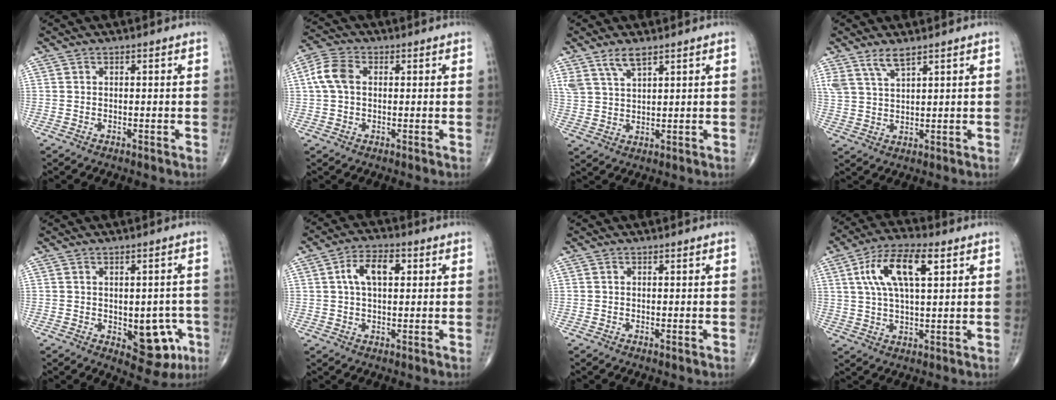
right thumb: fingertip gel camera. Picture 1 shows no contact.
{"total": 6.1, "force": [0.9, 4.2, 4.4], "torque": [-0.097, 0.017, 0.012]}
{"total": 4.8, "force": [3.4, 1.6, 2.9], "torque": [-0.057, -0.014, 0.073]}
{"total": 4.3, "force": [3.2, 1.1, 2.6], "torque": [-0.053, -0.014, 0.069]}
{"total": 9.3, "force": [-2.6, 5.2, 7.3], "torque": [-0.047, 0.006, -0.022]}
{"total": 7.3, "force": [1.8, 3.9, 5.9], "torque": [-0.103, 0.013, 0.029]}
{"total": 0.0}
{"total": 12.3, "force": [4.1, 4.8, 10.5], "torque": [-0.201, 0.009, 0.073]}